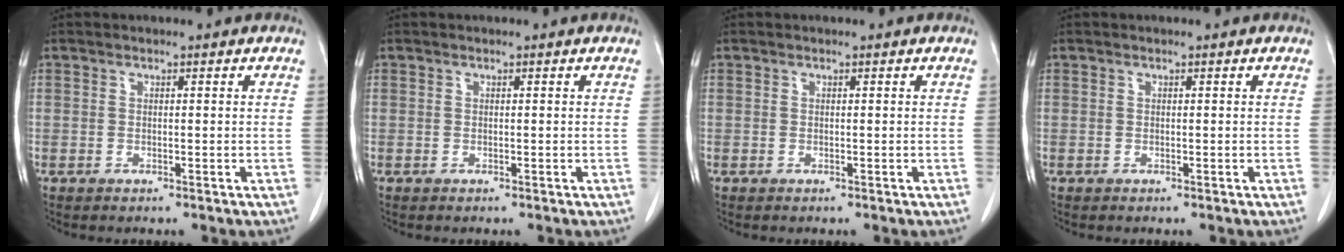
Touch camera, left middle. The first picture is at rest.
{"total": 0.0}
{"total": 0.0}
{"total": 0.0}